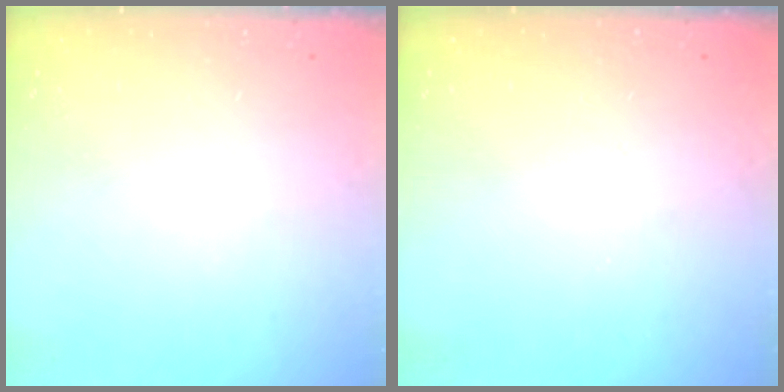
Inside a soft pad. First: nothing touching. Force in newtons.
{"total": 0.0}